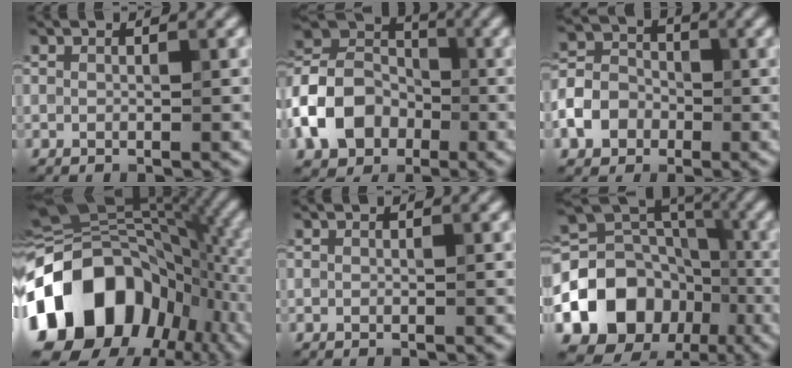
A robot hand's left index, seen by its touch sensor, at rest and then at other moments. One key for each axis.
{"total": 8.9, "fx": -2.6, "fy": 6.7, "fz": 5.2, "tx": -0.107, "ty": 0.011, "tz": -0.064}
{"total": 4.9, "fx": -2.0, "fy": 3.9, "fz": 2.2, "tx": -0.054, "ty": 0.010, "tz": -0.050}
{"total": 18.1, "fx": -5.7, "fy": 12.9, "fz": 11.4, "tx": -0.229, "ty": 0.001, "tz": -0.105}
{"total": 0.0}
{"total": 11.7, "fx": -4.1, "fy": 9.1, "fz": 6.1, "tx": -0.122, "ty": 0.007, "tz": -0.077}